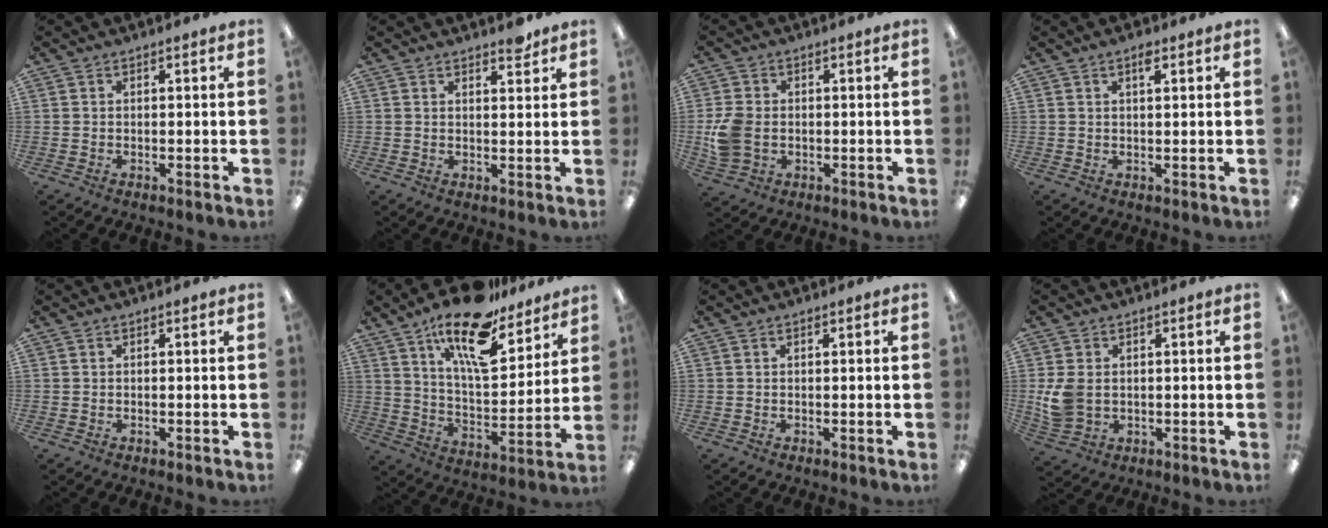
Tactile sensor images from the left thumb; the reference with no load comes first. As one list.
[{"total": 2.7, "force": [2.4, 0.7, 0.9], "torque": [0.004, -0.016, 0.039]}, {"total": 7.4, "force": [-0.8, 5.9, 4.5], "torque": [-0.088, 0.010, -0.011]}, {"total": 2.3, "force": [1.3, 0.8, 1.7], "torque": [-0.020, -0.002, 0.019]}, {"total": 0.0}, {"total": 19.0, "force": [13.6, 7.0, 11.4], "torque": [-0.190, -0.080, 0.229]}, {"total": 0.0}, {"total": 6.5, "force": [0.5, 5.1, 4.0], "torque": [-0.085, 0.003, 0.012]}]